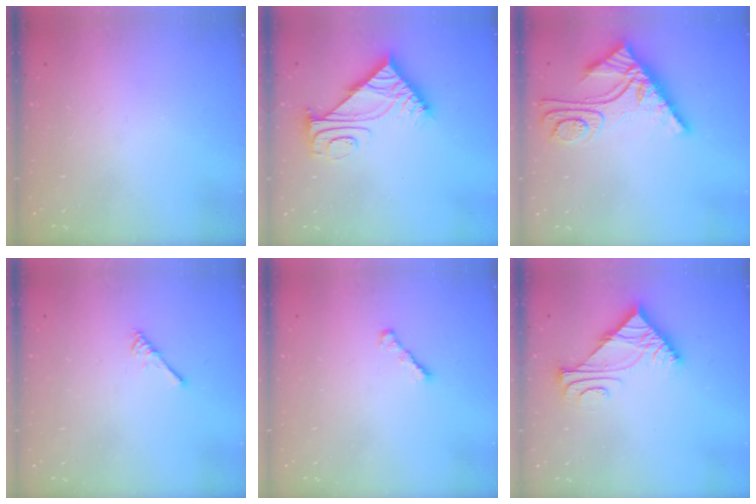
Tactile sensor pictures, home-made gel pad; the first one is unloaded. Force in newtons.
{"total": 8.7, "press": 8.7, "slide": 0.8}
{"total": 11.6, "press": 11.6, "slide": 1.1}
{"total": 2.9, "press": 2.9, "slide": 0.5}
{"total": 2.5, "press": 2.4, "slide": 0.6}
{"total": 6.2, "press": 6.2, "slide": 0.4}